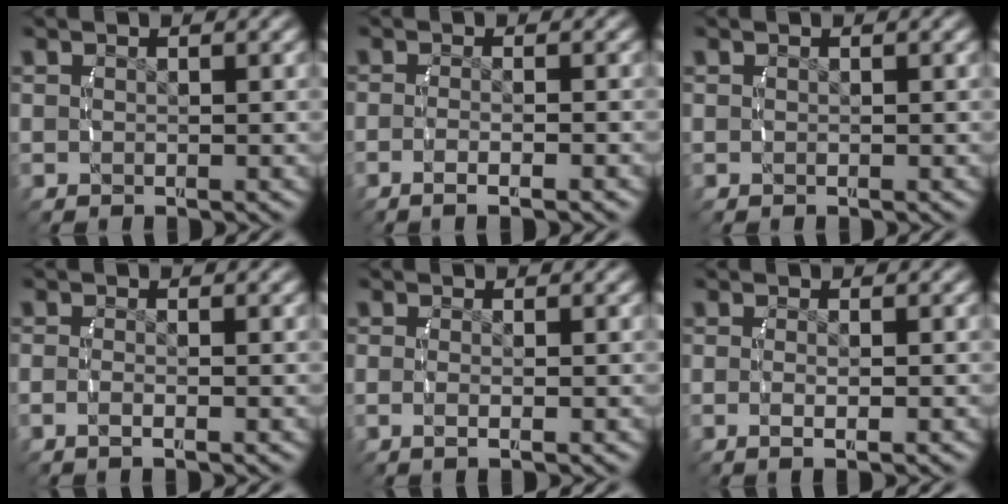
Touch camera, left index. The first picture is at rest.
{"total": 2.2, "force": [-1.5, 0.4, 1.5], "torque": [-0.037, -0.002, -0.026]}
{"total": 0.0}
{"total": 1.6, "force": [-0.8, 0.6, 1.3], "torque": [-0.040, -0.005, -0.014]}
{"total": 1.5, "force": [-0.6, 0.3, 1.3], "torque": [-0.040, -0.008, -0.007]}
{"total": 1.6, "force": [-0.8, 0.3, 1.4], "torque": [-0.037, -0.007, -0.009]}